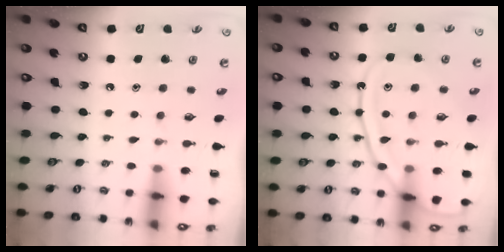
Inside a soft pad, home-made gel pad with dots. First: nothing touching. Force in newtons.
{"total": 14.8, "press": 14.8, "slide": 1.2}